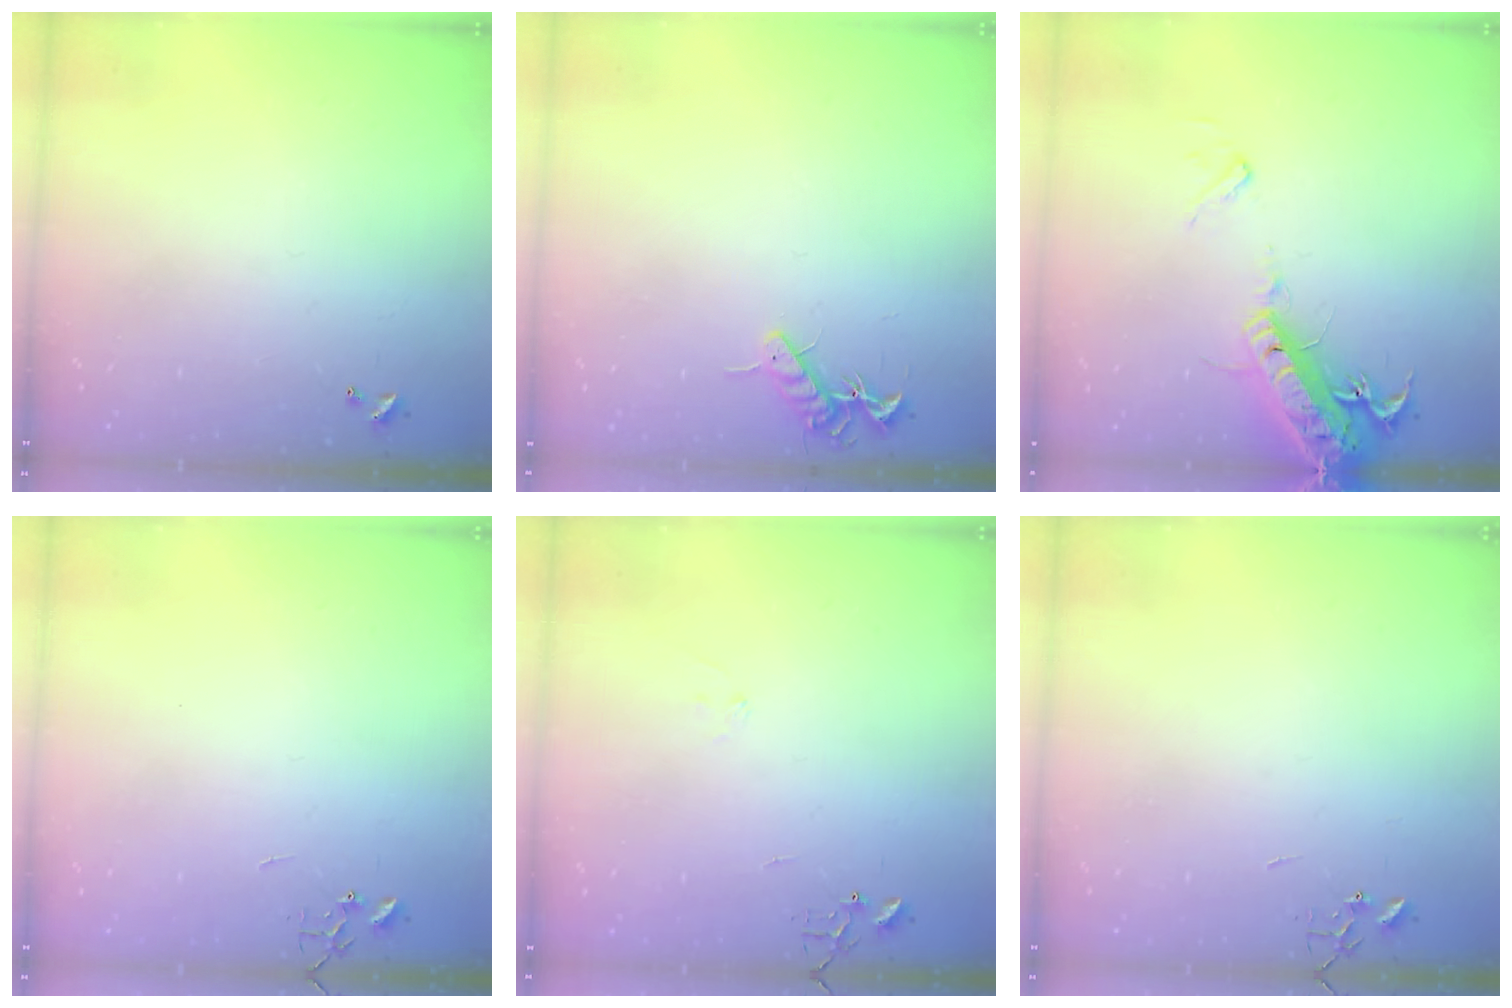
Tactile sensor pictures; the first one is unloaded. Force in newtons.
{"total": 8.1, "press": 8.1, "slide": 0.8}
{"total": 18.9, "press": 18.5, "slide": 3.9}
{"total": 0.0}
{"total": 7.0, "press": 7.0, "slide": 0.7}
{"total": 0.0}